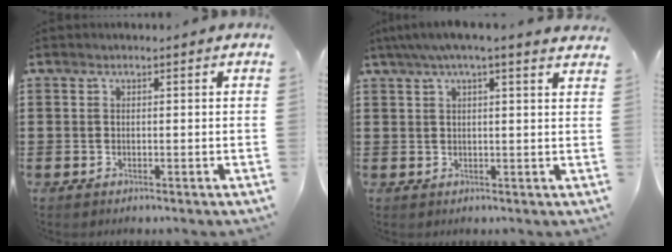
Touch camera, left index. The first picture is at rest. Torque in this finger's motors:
{"motor_torque": [0.97, -1.16, -0.05, -0.07]}